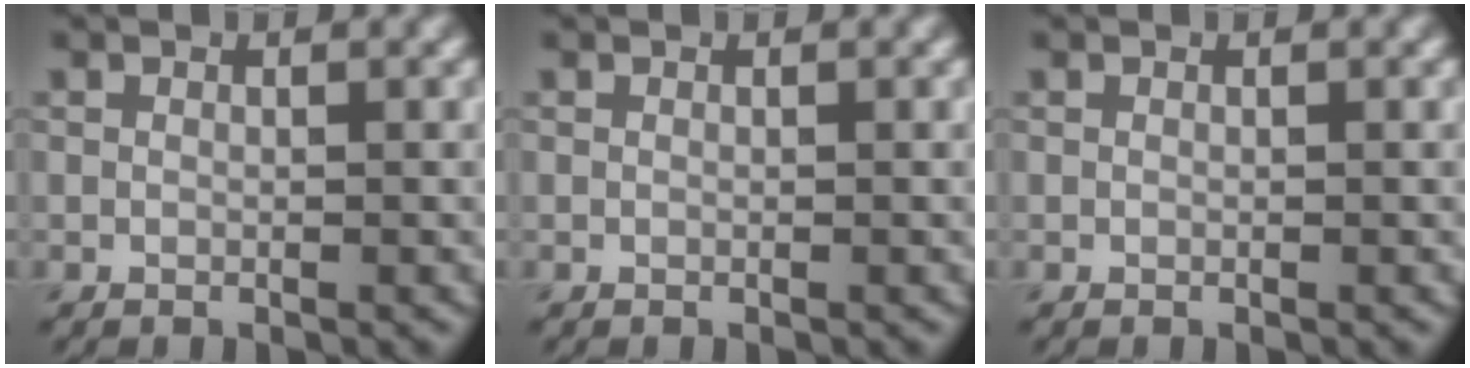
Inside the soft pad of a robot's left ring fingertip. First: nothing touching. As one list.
[{"total": 0.0}, {"total": 0.0}]